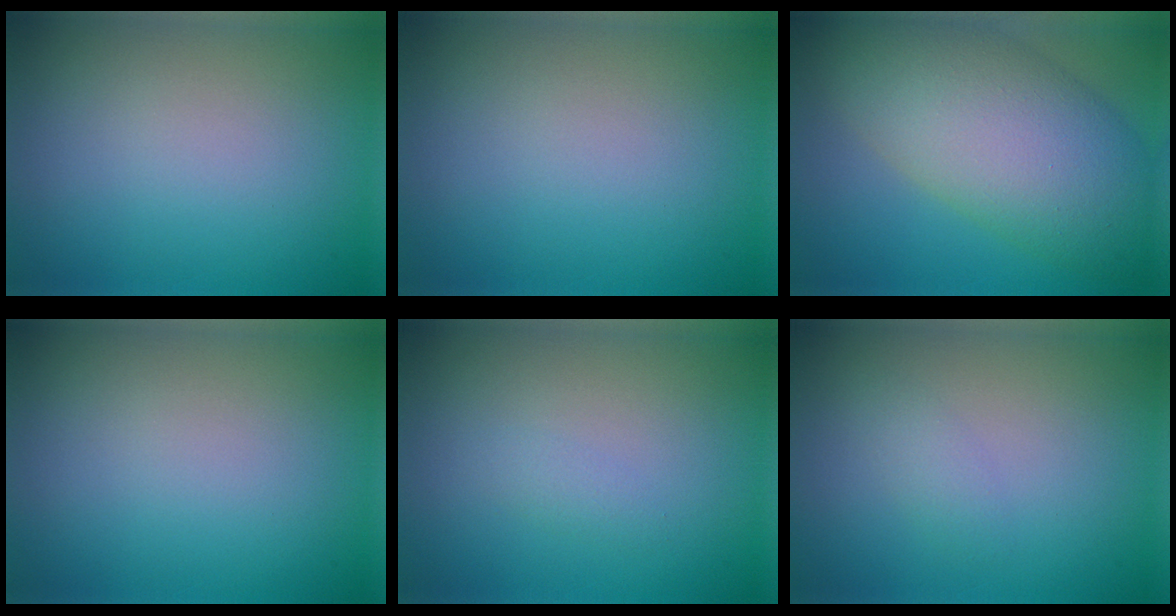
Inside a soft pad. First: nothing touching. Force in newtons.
{"total": 0.0}
{"total": 11.0, "press": 11.0, "slide": 0.5}
{"total": 0.0}
{"total": 0.9, "press": 0.9, "slide": 0.0}
{"total": 1.1, "press": 1.1, "slide": 0.0}